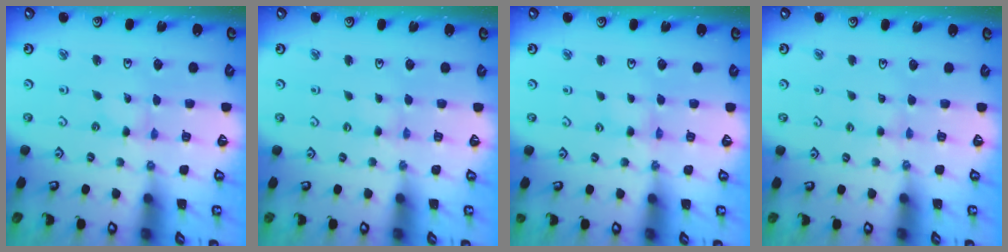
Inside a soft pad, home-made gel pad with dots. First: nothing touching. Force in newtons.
{"total": 0.7, "press": 0.7, "slide": 0.2}
{"total": 1.2, "press": 1.2, "slide": 0.2}
{"total": 2.0, "press": 2.0, "slide": 0.3}